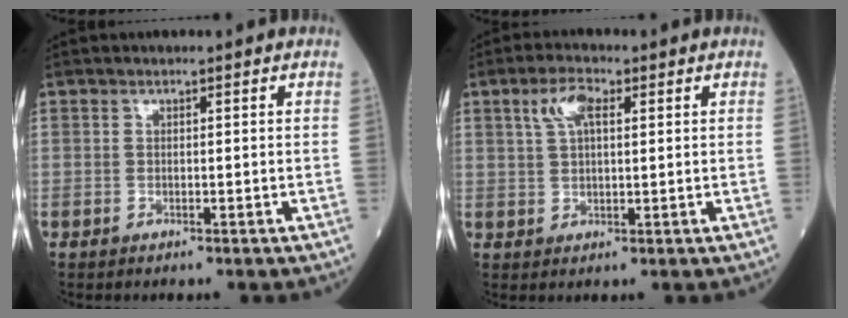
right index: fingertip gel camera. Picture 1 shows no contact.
{"total": 4.9, "force": [2.1, 1.8, 4.0], "torque": [-0.085, 0.014, 0.042]}